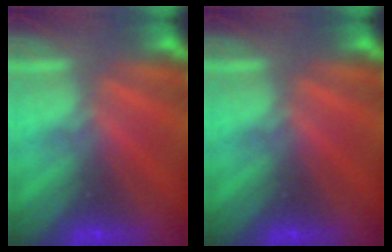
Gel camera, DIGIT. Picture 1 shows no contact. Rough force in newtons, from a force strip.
{"total": 0.0}